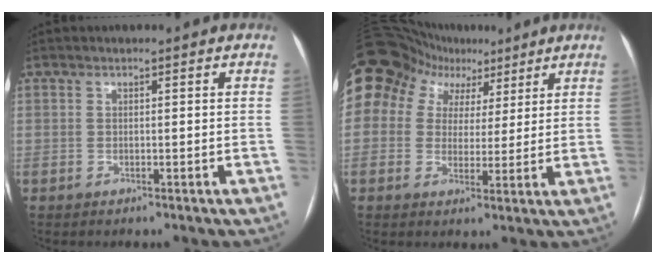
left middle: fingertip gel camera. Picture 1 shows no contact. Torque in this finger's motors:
{"motor_torque": [1.24, -0.90, 1.05, 0.21]}